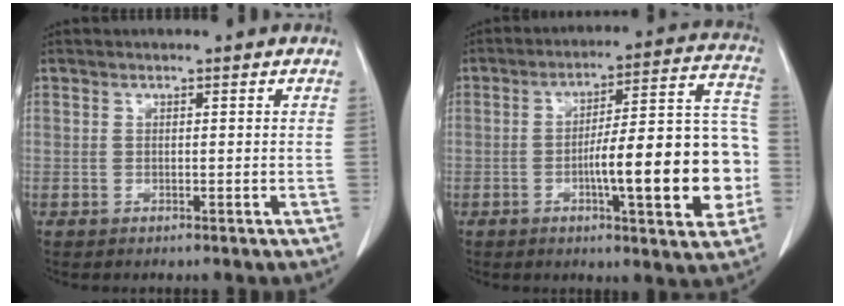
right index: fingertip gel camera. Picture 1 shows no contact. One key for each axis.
{"total": 18.0, "fx": -4.0, "fy": 3.1, "fz": 17.3, "tx": -0.220, "ty": 0.029, "tz": -0.053}